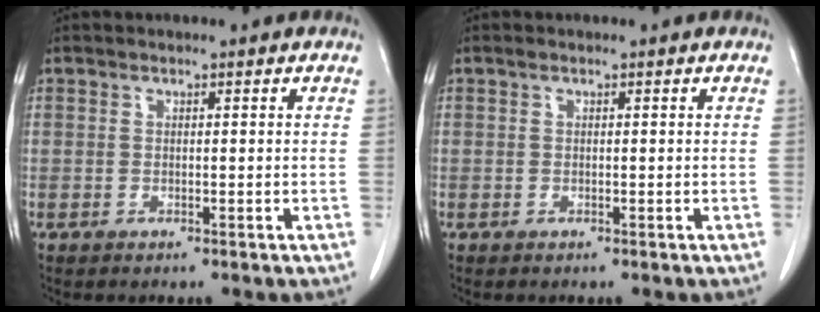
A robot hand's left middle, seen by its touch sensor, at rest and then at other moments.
{"total": 0.0}